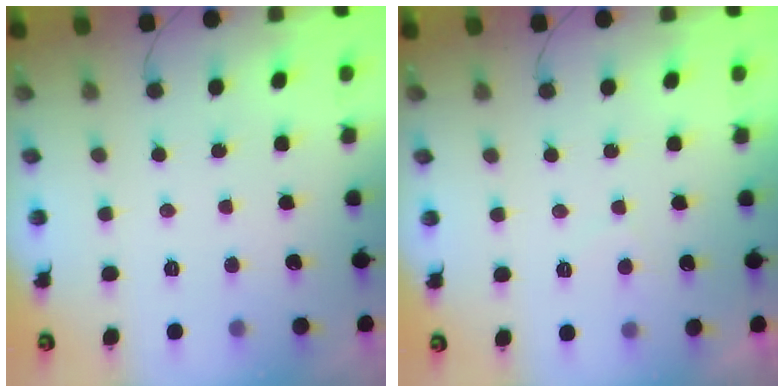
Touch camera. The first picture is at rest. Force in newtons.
{"total": 1.7, "press": 1.5, "slide": 0.7}